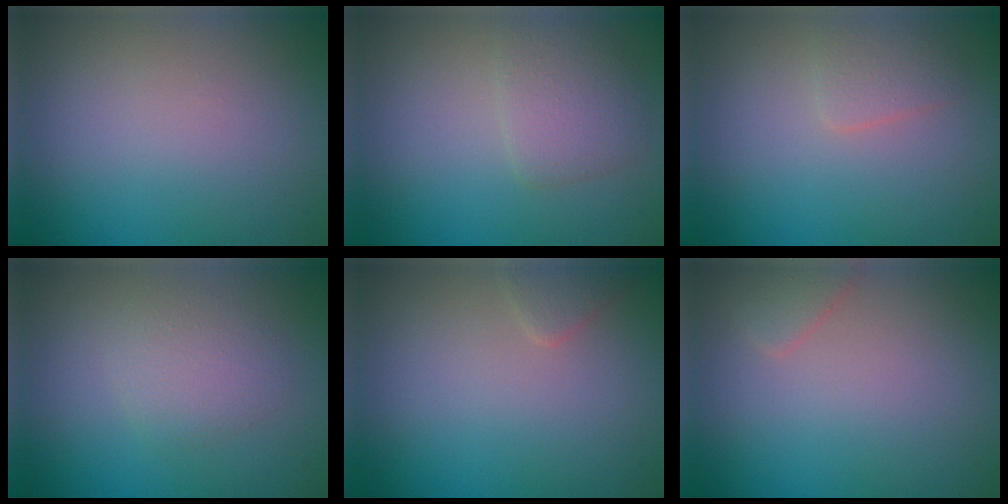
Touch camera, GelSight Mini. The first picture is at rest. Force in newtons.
{"total": 2.6, "press": 2.6, "slide": 0.1}
{"total": 1.4, "press": 1.4, "slide": 0.1}
{"total": 2.3, "press": 2.3, "slide": 0.1}
{"total": 1.0, "press": 1.0, "slide": 0.1}
{"total": 1.3, "press": 1.3, "slide": 0.1}